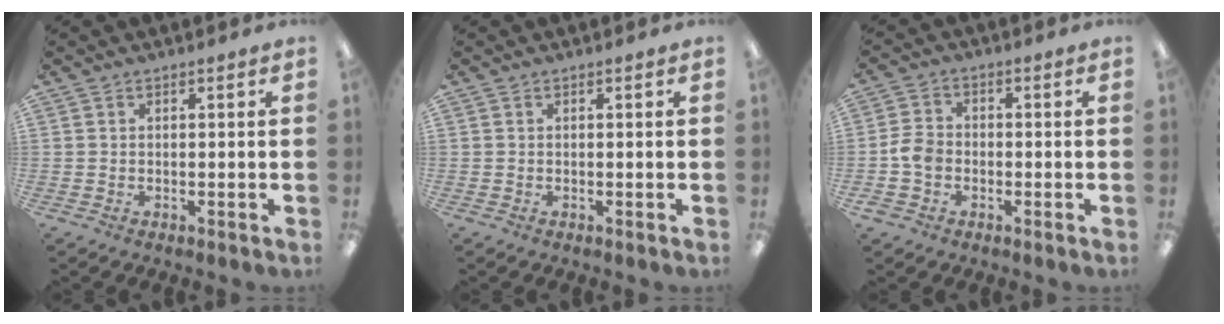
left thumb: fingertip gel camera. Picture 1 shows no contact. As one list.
[{"total": 0.0}, {"total": 5.8, "force": [-1.6, 4.8, 3.0], "torque": [-0.057, 0.015, -0.025]}]